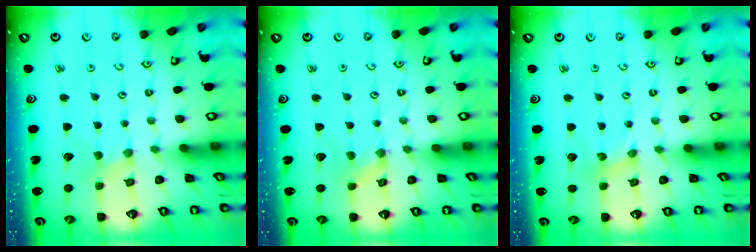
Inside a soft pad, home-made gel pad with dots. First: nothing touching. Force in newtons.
{"total": 0.6, "press": 0.5, "slide": 0.1}
{"total": 0.8, "press": 0.8, "slide": 0.2}